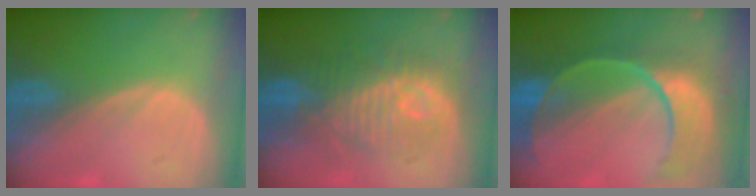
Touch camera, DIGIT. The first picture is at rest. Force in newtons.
{"total": 9.7, "press": 9.7, "slide": 0.7}
{"total": 11.1, "press": 9.3, "slide": 6.1}